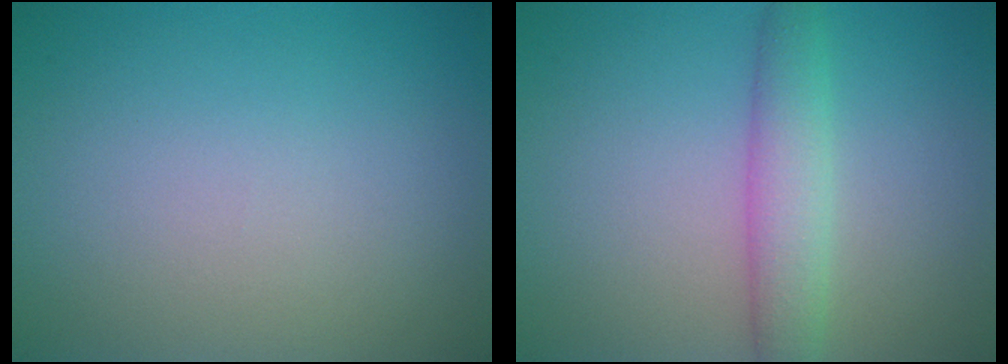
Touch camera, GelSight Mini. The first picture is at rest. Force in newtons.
{"total": 3.2, "press": 3.2, "slide": 0.1}